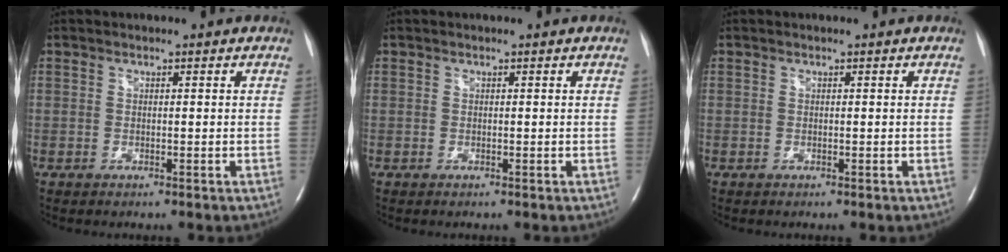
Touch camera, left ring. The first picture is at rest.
{"total": 0.0}
{"total": 0.0}